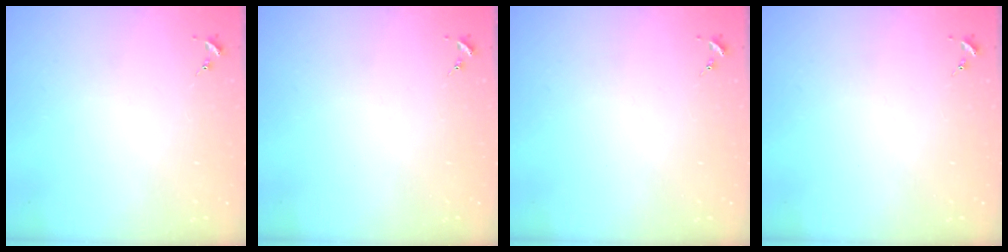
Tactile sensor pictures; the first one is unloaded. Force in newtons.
{"total": 0.0}
{"total": 0.0}
{"total": 0.0}